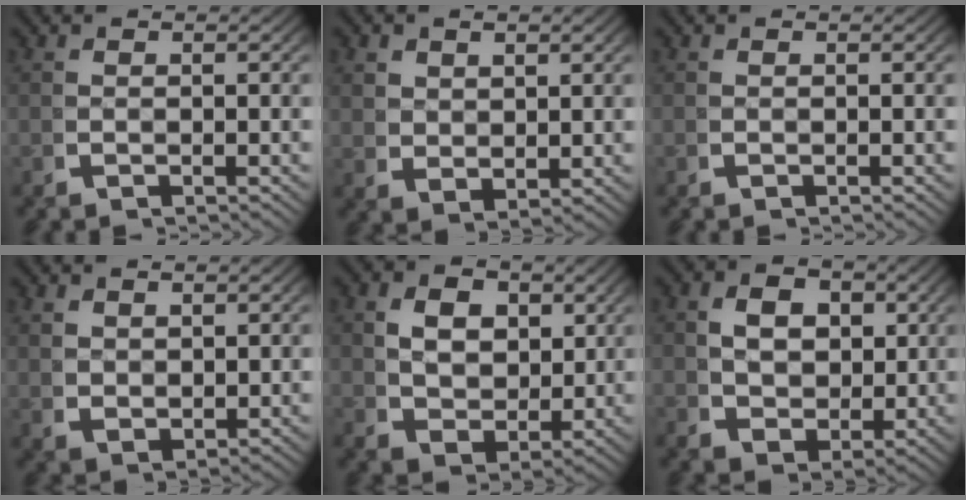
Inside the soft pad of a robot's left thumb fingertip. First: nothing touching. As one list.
[{"total": 2.3, "force": [1.3, 1.4, 1.3], "torque": [-0.027, -0.009, 0.039]}, {"total": 0.0}, {"total": 2.3, "force": [1.3, 1.2, 1.5], "torque": [-0.033, -0.007, 0.039]}, {"total": 5.9, "force": [1.2, 4.3, 3.8], "torque": [-0.069, -0.025, 0.032]}, {"total": 5.8, "force": [1.1, 4.3, 3.8], "torque": [-0.066, -0.025, 0.030]}]